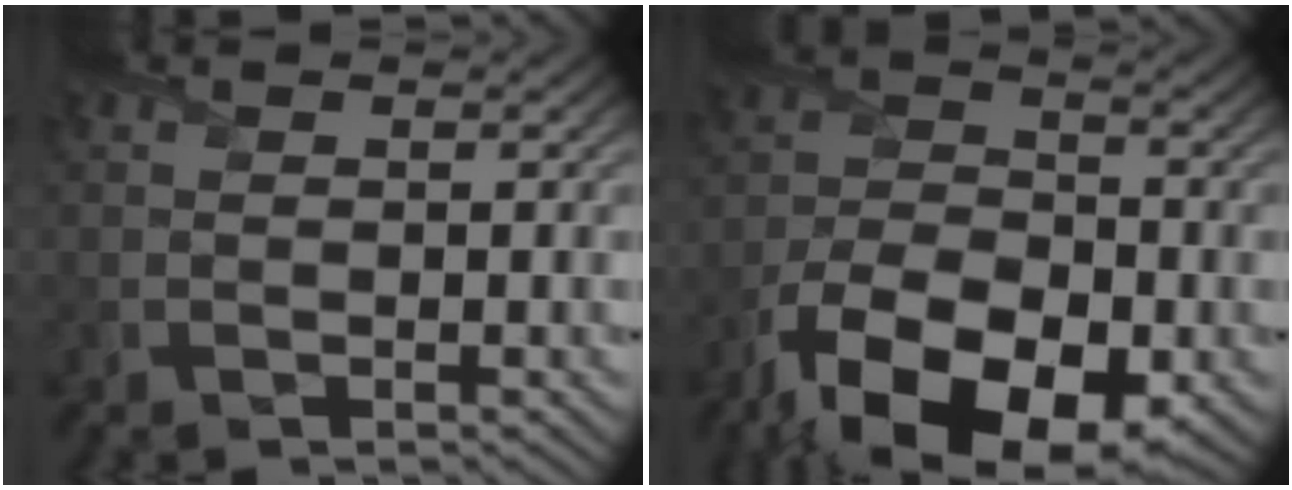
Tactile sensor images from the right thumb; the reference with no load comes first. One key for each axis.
{"total": 15.6, "fx": -9.0, "fy": 7.5, "fz": 10.3, "tx": -0.204, "ty": -0.032, "tz": -0.165}